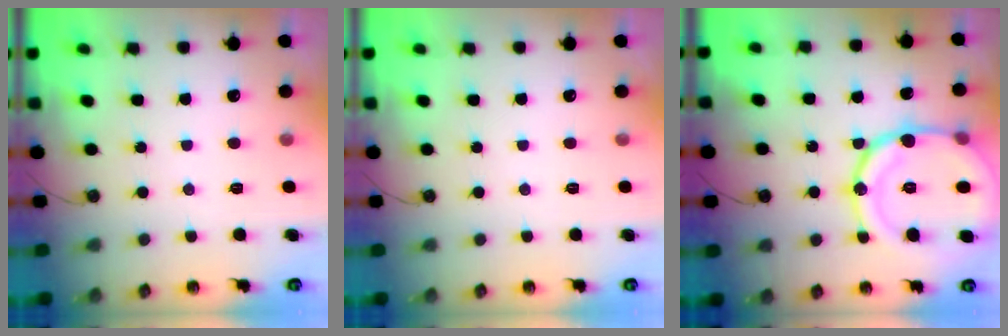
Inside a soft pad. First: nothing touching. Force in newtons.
{"total": 0.0}
{"total": 20.9, "press": 20.7, "slide": 2.4}